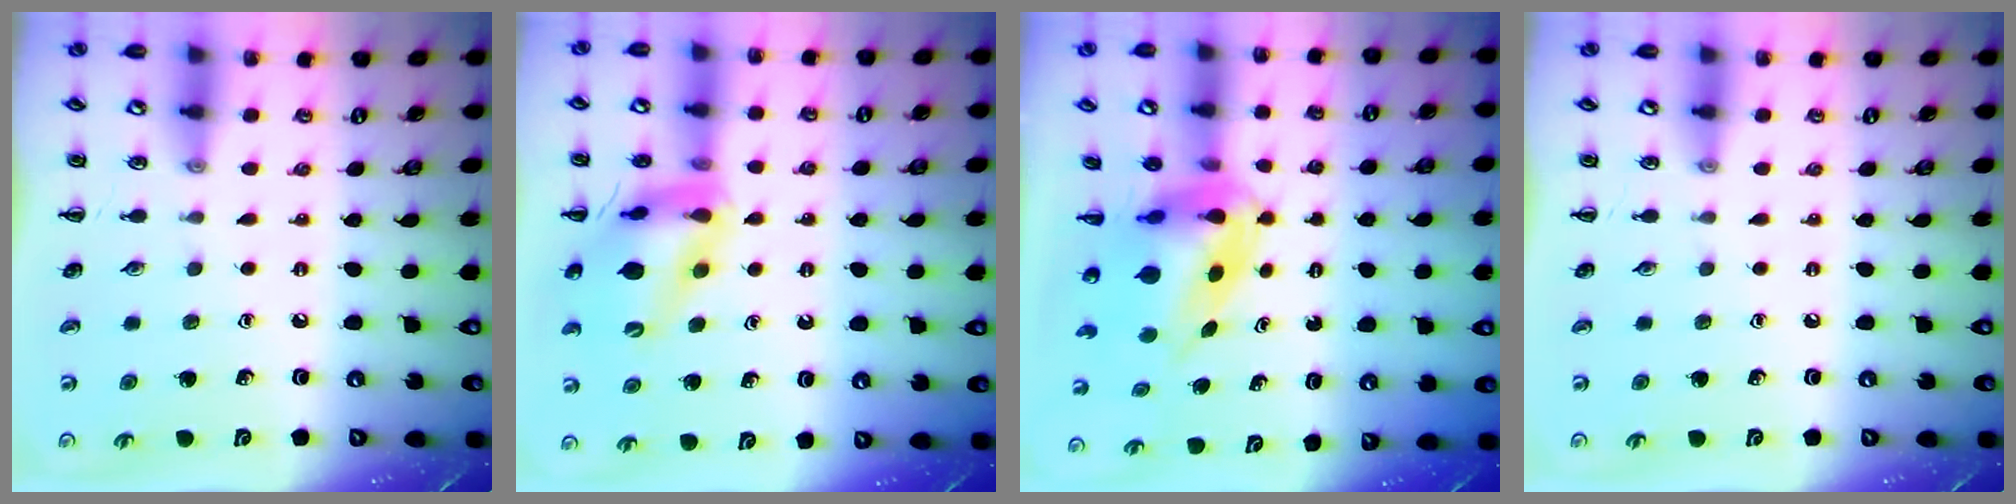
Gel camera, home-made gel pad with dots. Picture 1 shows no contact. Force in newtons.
{"total": 15.3, "press": 15.1, "slide": 2.5}
{"total": 6.4, "press": 6.1, "slide": 1.9}
{"total": 0.0}